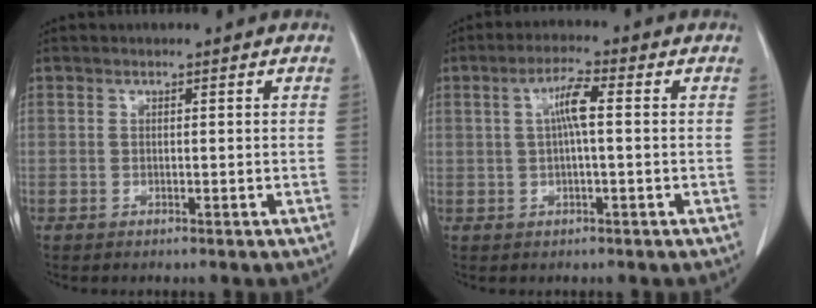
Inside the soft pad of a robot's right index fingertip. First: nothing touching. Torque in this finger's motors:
{"motor_torque": [0.24, 0.03, 0.11, 0.04]}